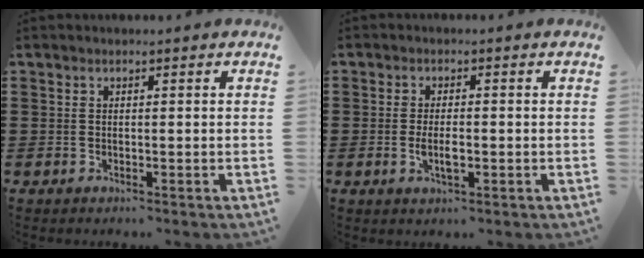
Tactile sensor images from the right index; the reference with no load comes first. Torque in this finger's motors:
{"motor_torque": [0.76, 1.37, 0.11, 0.03]}